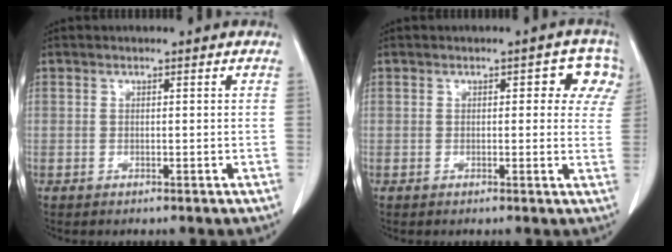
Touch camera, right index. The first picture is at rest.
{"total": 5.2, "force": [2.1, 2.8, 3.9], "torque": [-0.021, 0.018, 0.016]}